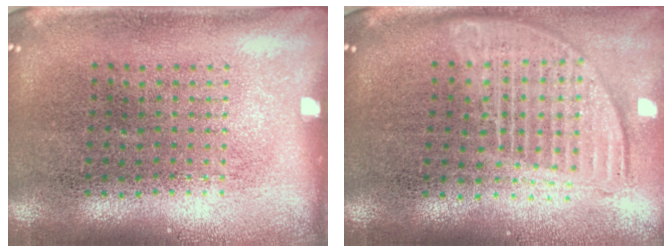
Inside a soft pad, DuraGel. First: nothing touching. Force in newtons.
{"total": 1.8, "press": 1.5, "slide": 0.9}